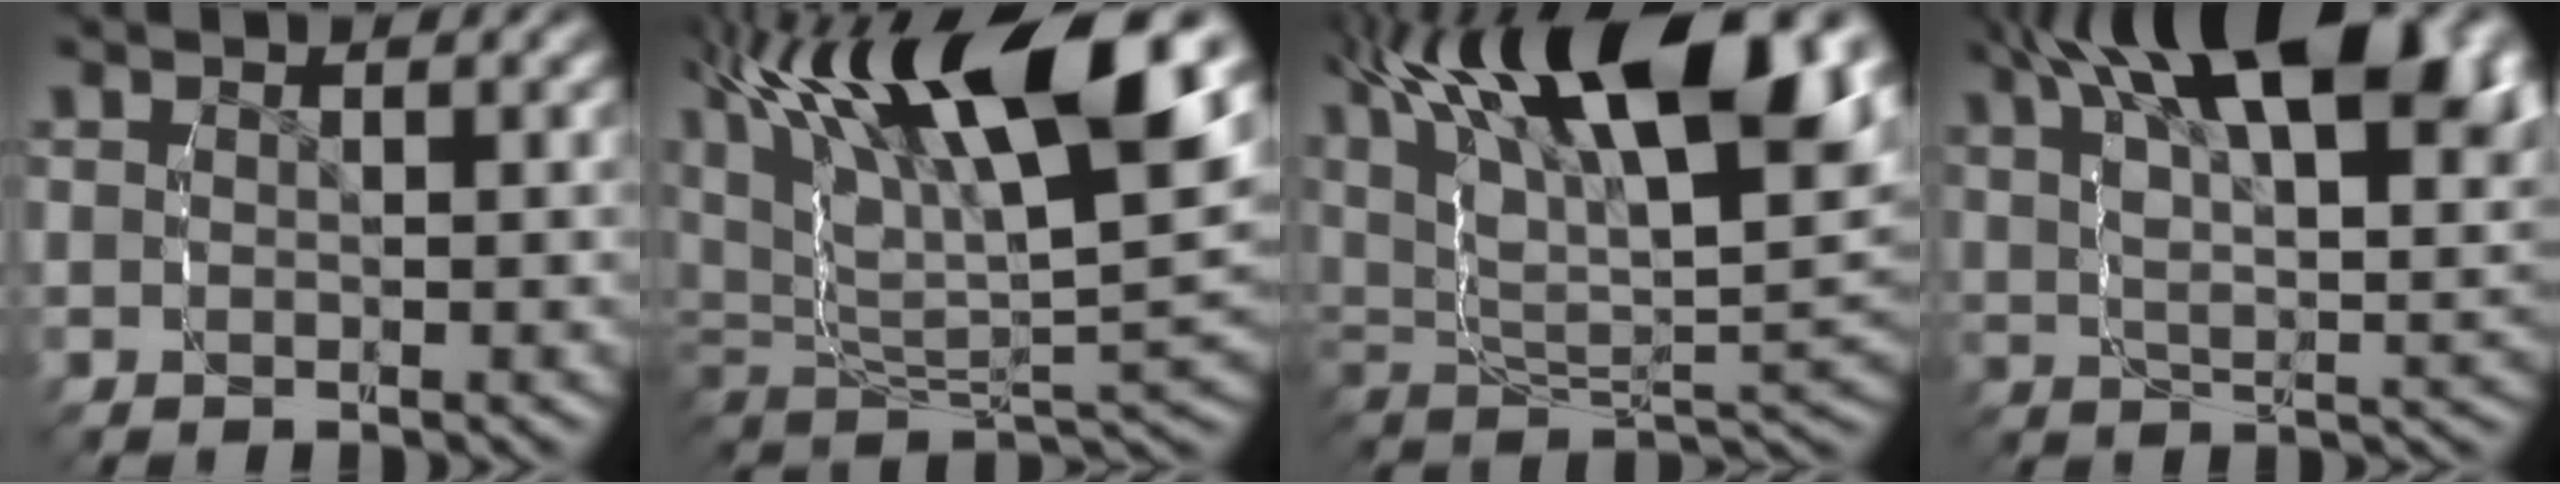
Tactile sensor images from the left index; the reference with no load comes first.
{"total": 15.5, "force": [5.6, 8.2, 11.9], "torque": [-0.224, 0.018, 0.082]}
{"total": 17.2, "force": [6.9, 8.8, 13.1], "torque": [-0.225, 0.025, 0.096]}
{"total": 13.9, "force": [6.2, 5.7, 11.1], "torque": [-0.166, 0.018, 0.087]}